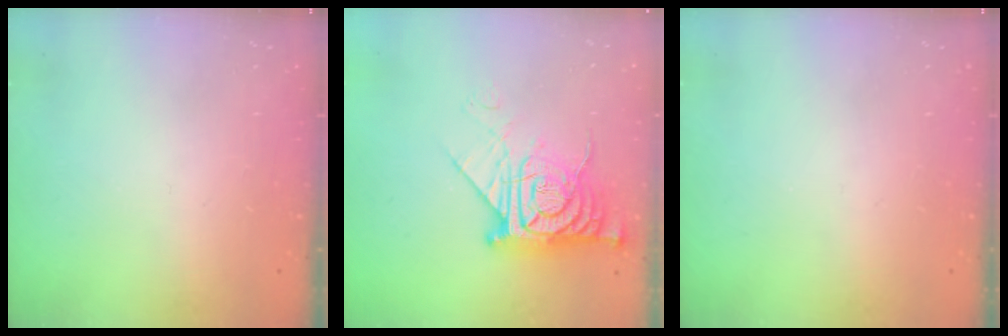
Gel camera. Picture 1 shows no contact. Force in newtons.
{"total": 14.0, "press": 13.9, "slide": 1.4}
{"total": 0.0}